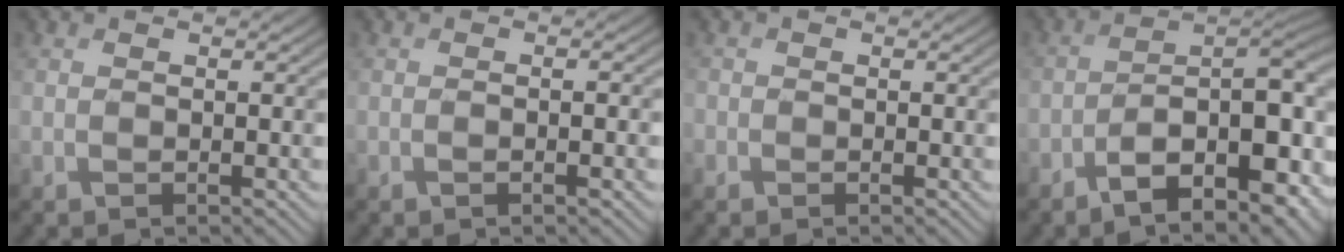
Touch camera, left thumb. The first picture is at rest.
{"total": 1.1, "force": [-0.5, 0.2, 1.0], "torque": [-0.017, 0.001, -0.008]}
{"total": 1.0, "force": [-0.4, 0.9, 0.0], "torque": [0.004, -0.005, -0.015]}
{"total": 15.1, "force": [-7.3, 5.5, 12.0], "torque": [-0.163, -0.008, -0.113]}